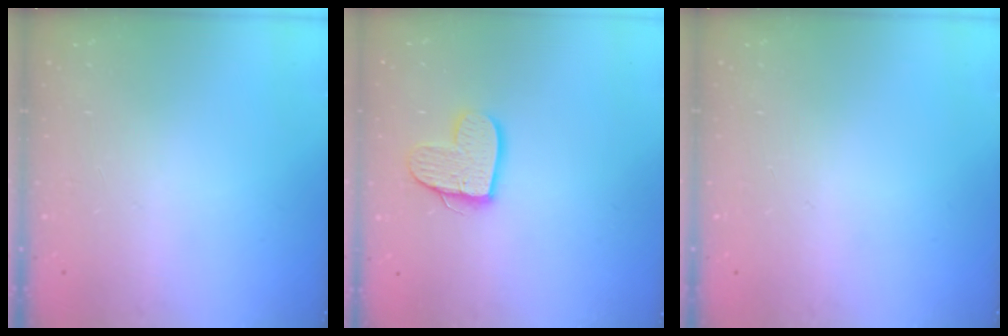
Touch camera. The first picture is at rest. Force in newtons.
{"total": 11.9, "press": 11.8, "slide": 1.1}
{"total": 0.0}